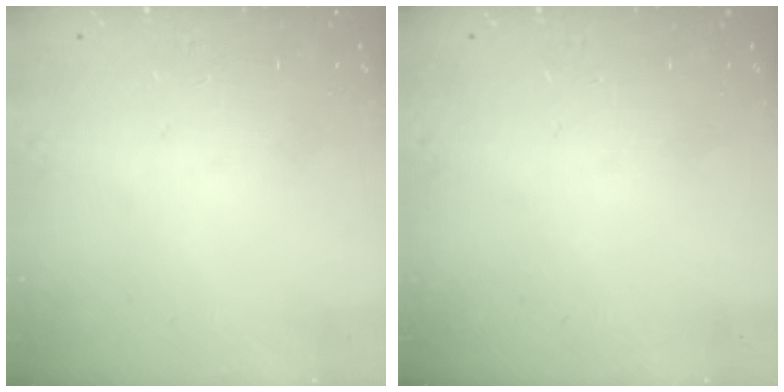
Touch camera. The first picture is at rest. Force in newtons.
{"total": 0.0}